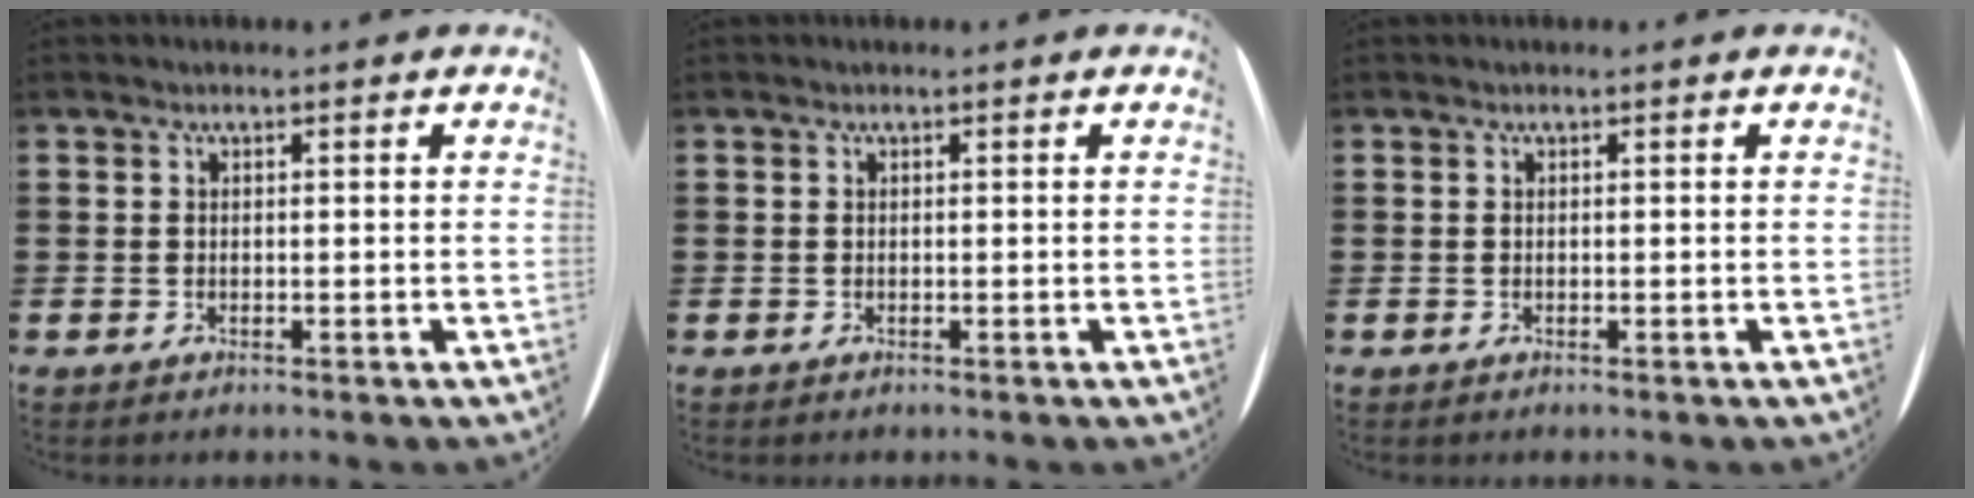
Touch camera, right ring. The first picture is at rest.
{"total": 0.0}
{"total": 0.0}